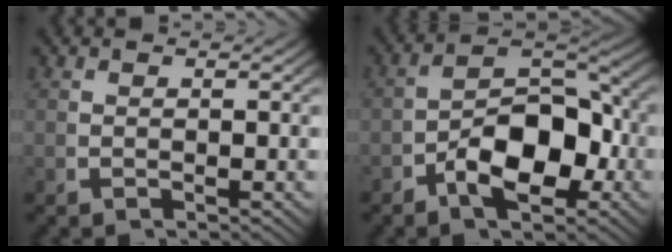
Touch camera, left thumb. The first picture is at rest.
{"total": 8.6, "force": [-2.0, 4.9, 6.8], "torque": [-0.106, -0.015, -0.032]}